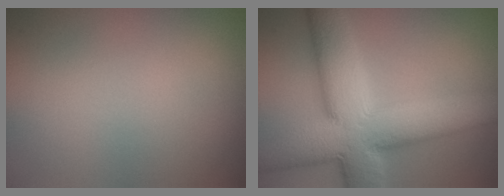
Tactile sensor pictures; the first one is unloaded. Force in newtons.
{"total": 12.5, "press": 12.5, "slide": 0.8}